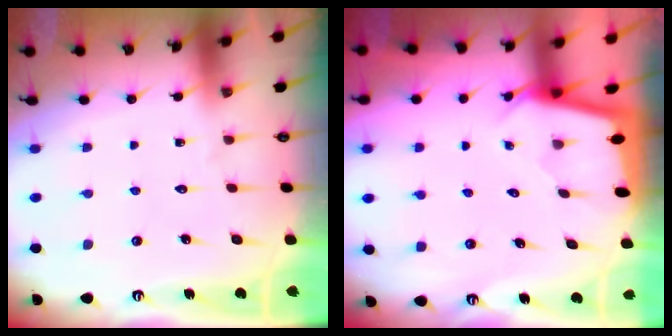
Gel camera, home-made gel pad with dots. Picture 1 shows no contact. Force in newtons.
{"total": 2.1, "press": 2.1, "slide": 0.1}